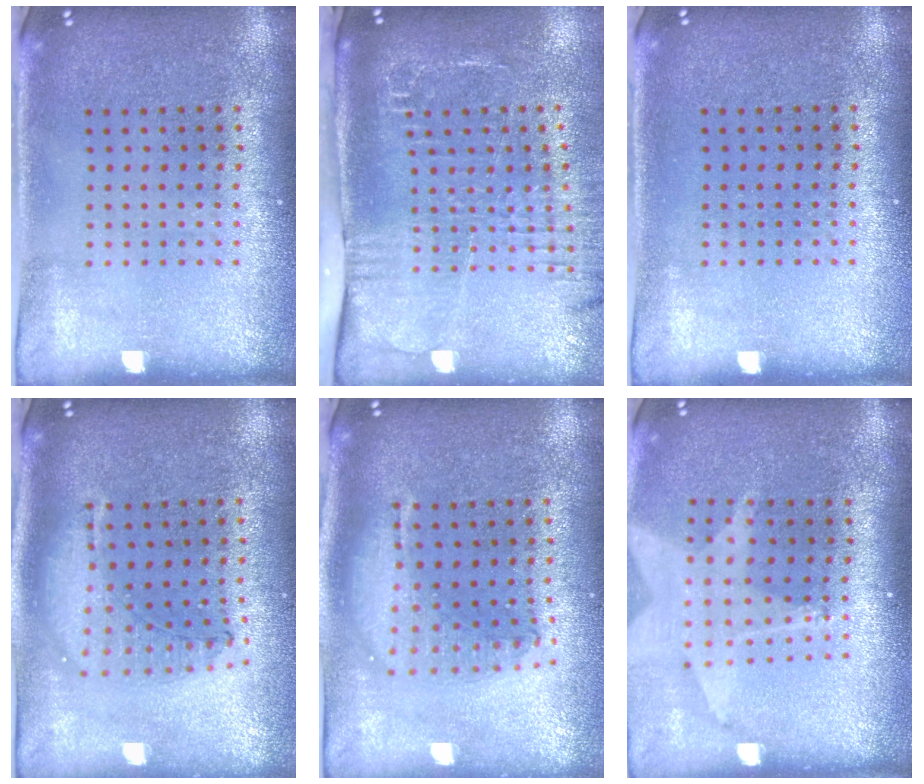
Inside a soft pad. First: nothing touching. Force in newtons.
{"total": 2.6, "press": 2.0, "slide": 1.7}
{"total": 0.0}
{"total": 1.2, "press": 1.1, "slide": 0.3}
{"total": 1.8, "press": 1.6, "slide": 1.0}
{"total": 1.8, "press": 1.5, "slide": 1.0}